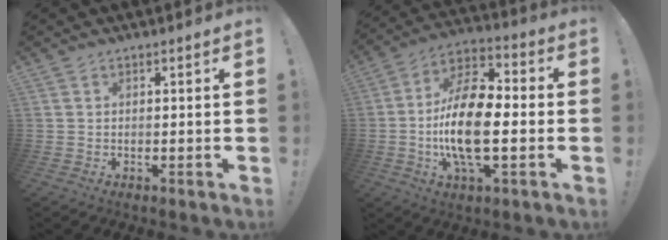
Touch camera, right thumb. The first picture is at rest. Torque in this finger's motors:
{"motor_torque": [2.36, 2.64, 1.16, -0.37, 0.24]}